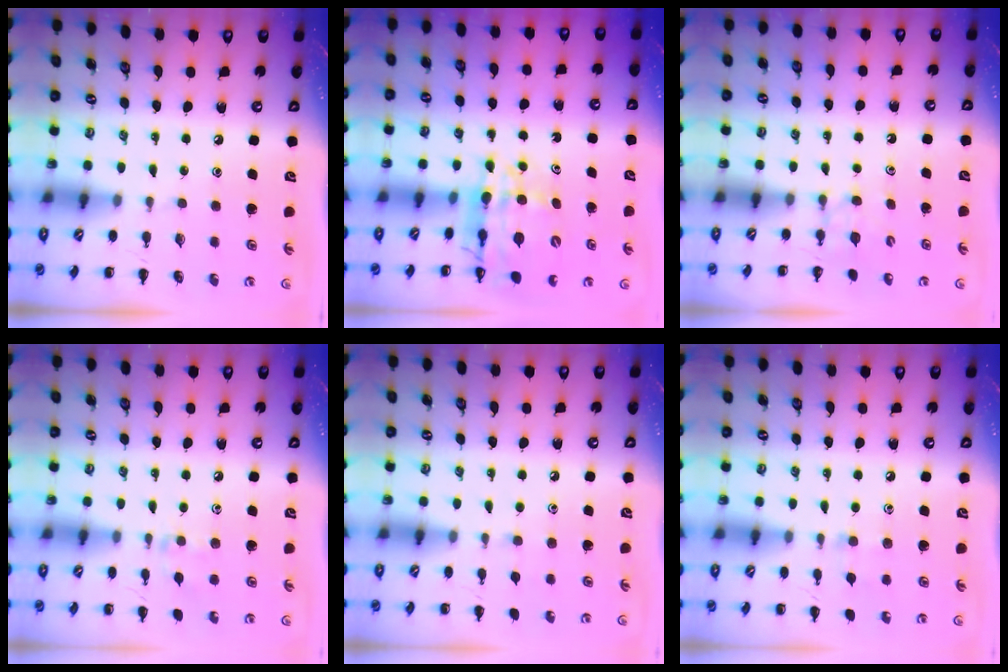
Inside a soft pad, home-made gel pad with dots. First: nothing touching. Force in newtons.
{"total": 9.9, "press": 9.5, "slide": 2.6}
{"total": 2.6, "press": 2.4, "slide": 1.1}
{"total": 6.3, "press": 6.1, "slide": 1.8}
{"total": 3.9, "press": 3.7, "slide": 1.3}
{"total": 6.1, "press": 5.8, "slide": 1.9}